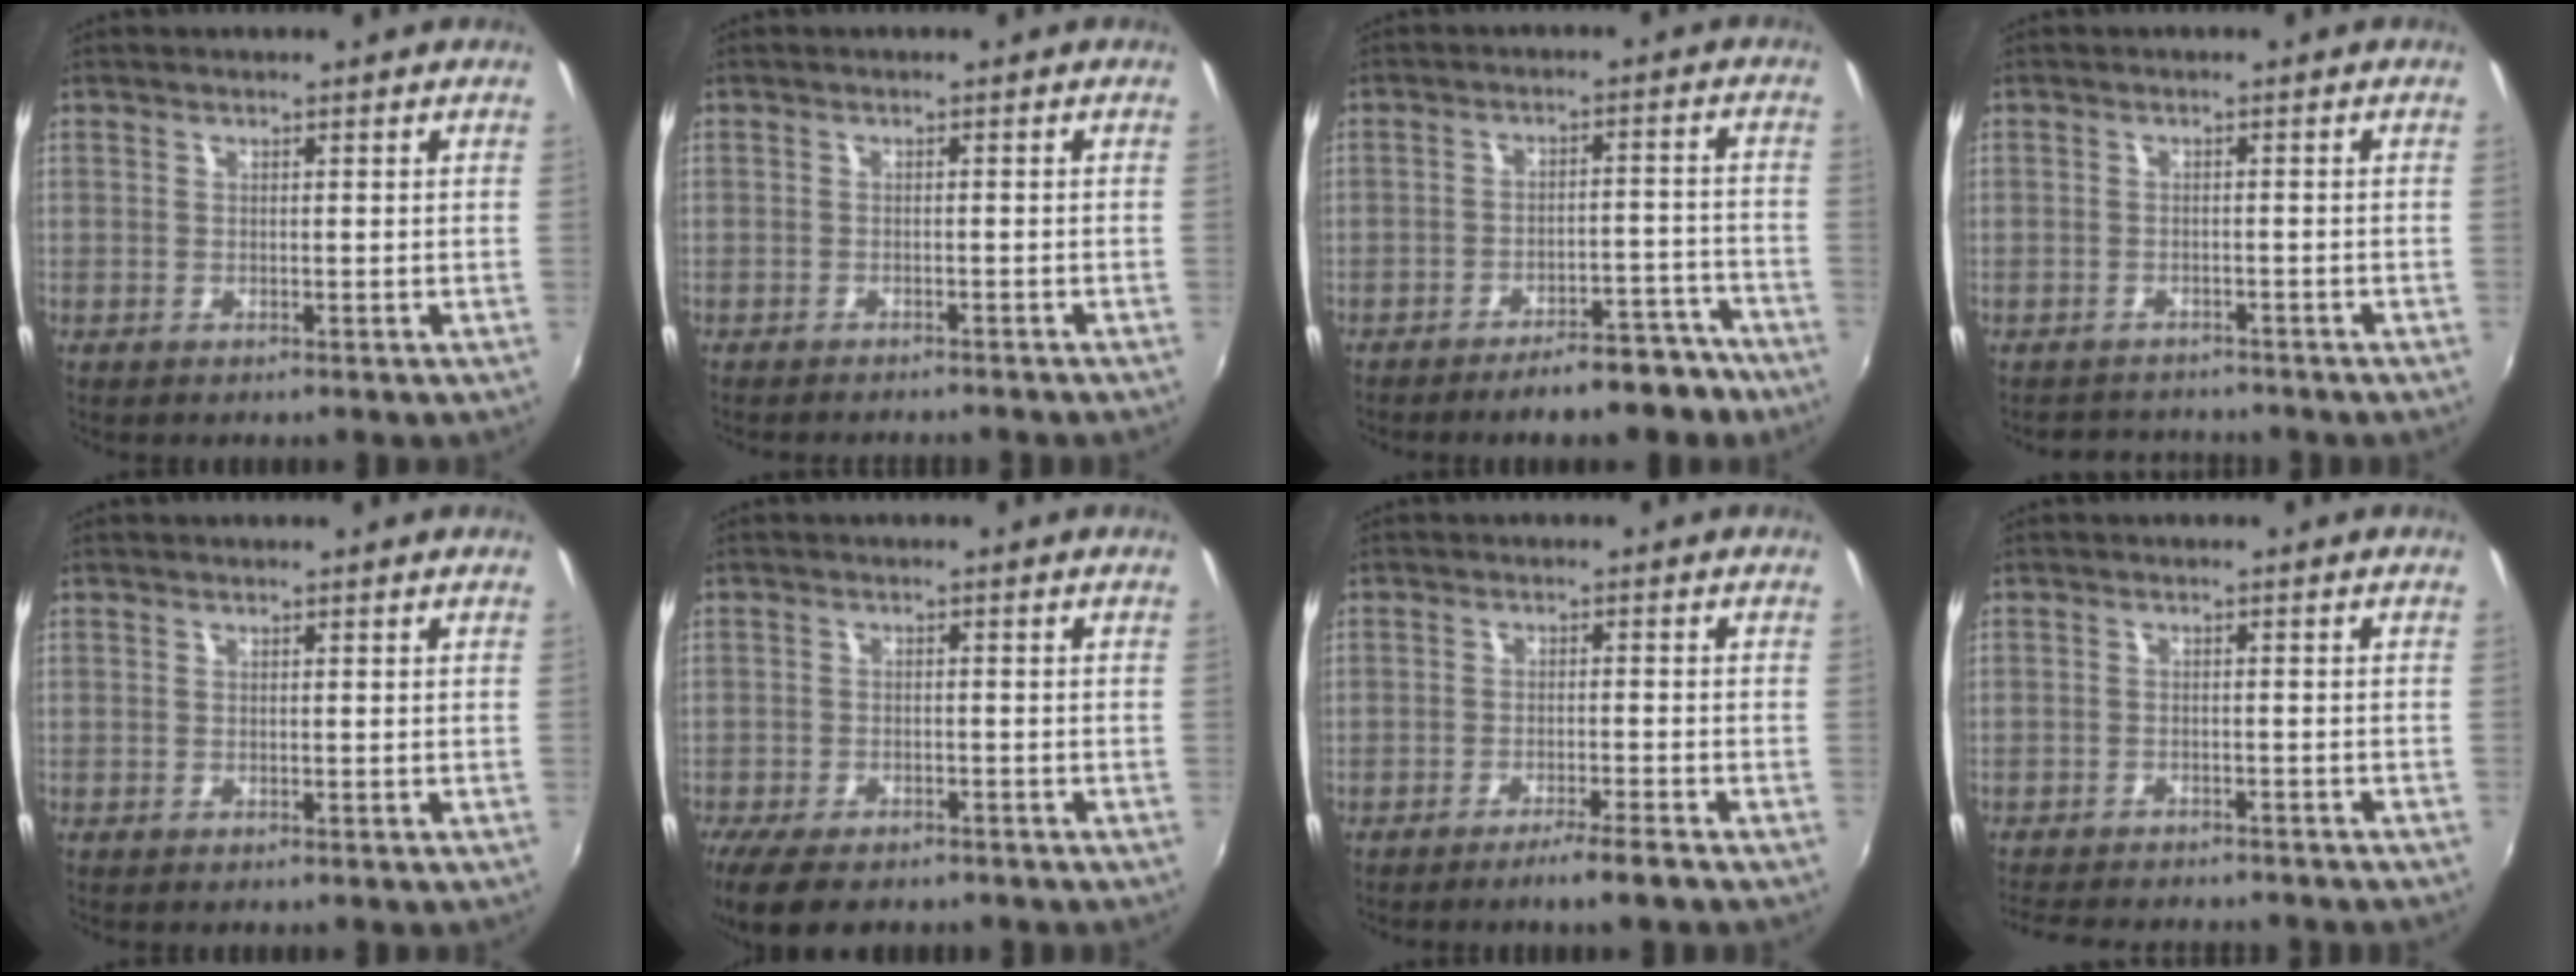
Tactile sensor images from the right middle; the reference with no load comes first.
{"total": 4.7, "force": [-4.3, 0.8, 1.7], "torque": [-0.042, -0.012, -0.062]}
{"total": 10.0, "force": [-8.3, 3.2, 4.5], "torque": [-0.066, 0.025, -0.095]}
{"total": 4.2, "force": [-3.8, 1.7, 0.2], "torque": [-0.014, 0.006, -0.061]}
{"total": 0.0}
{"total": 9.8, "force": [-7.6, 3.7, 4.9], "torque": [-0.116, -0.031, -0.129]}
{"total": 3.9, "force": [-3.2, -0.6, 2.2], "torque": [-0.051, -0.002, -0.052]}
{"total": 11.9, "force": [-10.5, 2.9, 4.6], "torque": [-0.106, -0.019, -0.151]}